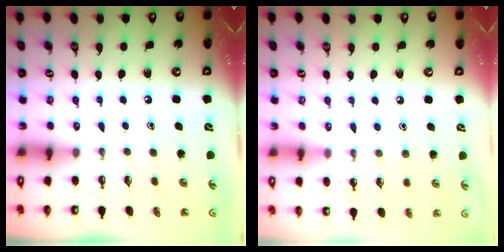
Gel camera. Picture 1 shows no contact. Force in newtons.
{"total": 5.7, "press": 5.6, "slide": 0.6}